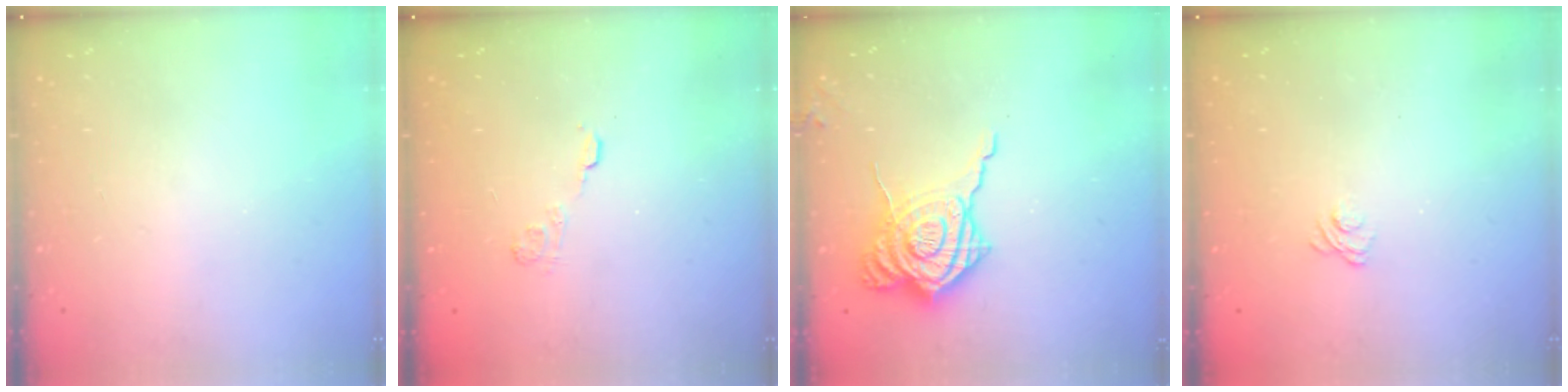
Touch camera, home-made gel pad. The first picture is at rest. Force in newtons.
{"total": 3.2, "press": 2.8, "slide": 1.5}
{"total": 13.8, "press": 13.8, "slide": 1.0}
{"total": 2.1, "press": 1.8, "slide": 1.1}